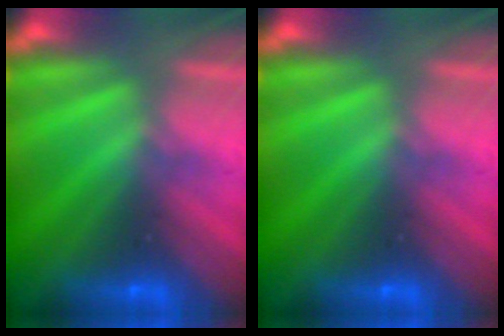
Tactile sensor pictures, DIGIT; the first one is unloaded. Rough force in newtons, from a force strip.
{"total": 0.0}